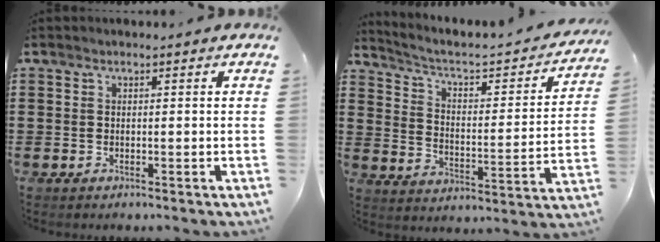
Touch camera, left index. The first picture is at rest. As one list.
[{"total": 3.2, "force": [2.3, 1.0, 2.0], "torque": [-0.057, -0.026, 0.025]}]